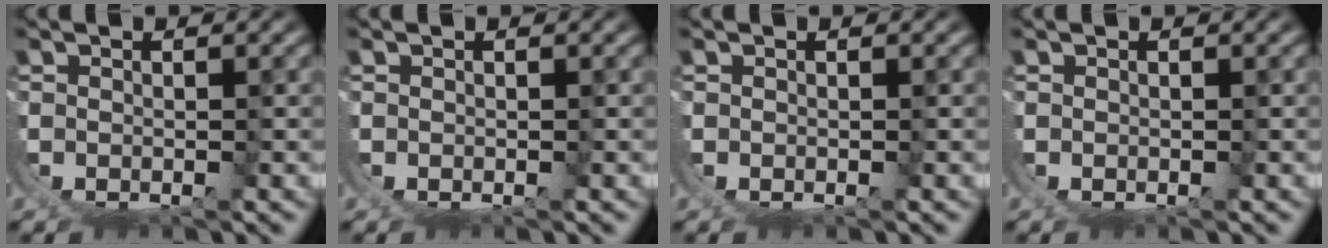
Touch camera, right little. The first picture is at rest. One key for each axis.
{"total": 0.0}
{"total": 0.0}
{"total": 0.0}